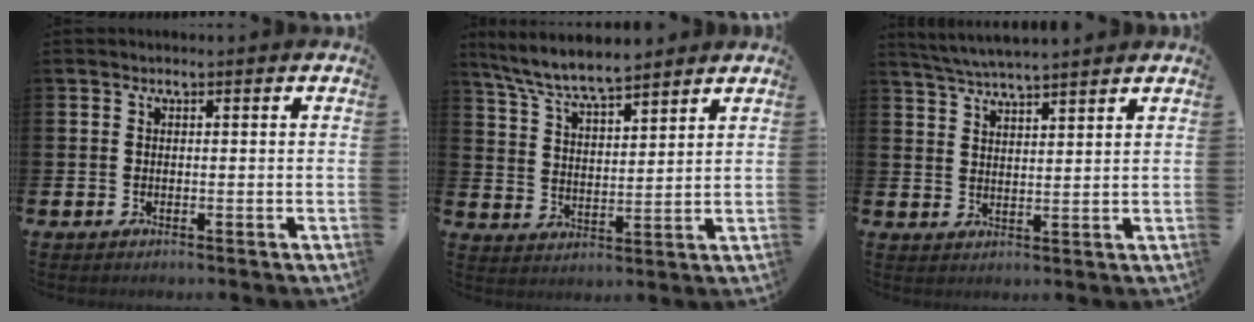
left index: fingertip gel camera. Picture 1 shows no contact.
{"total": 7.1, "force": [6.7, 0.9, 2.2], "torque": [-0.073, -0.029, 0.120]}
{"total": 4.6, "force": [4.5, -0.2, 1.0], "torque": [-0.041, -0.017, 0.083]}